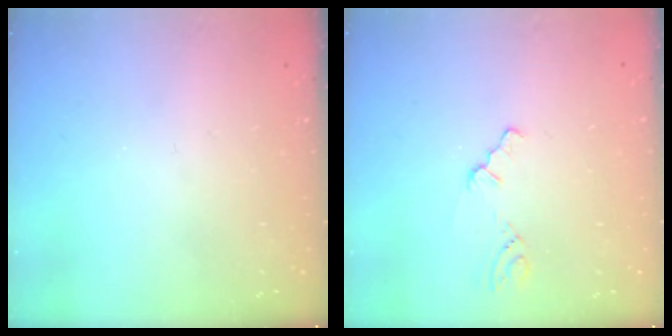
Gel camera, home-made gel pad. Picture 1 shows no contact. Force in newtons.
{"total": 0.7, "press": 0.6, "slide": 0.2}